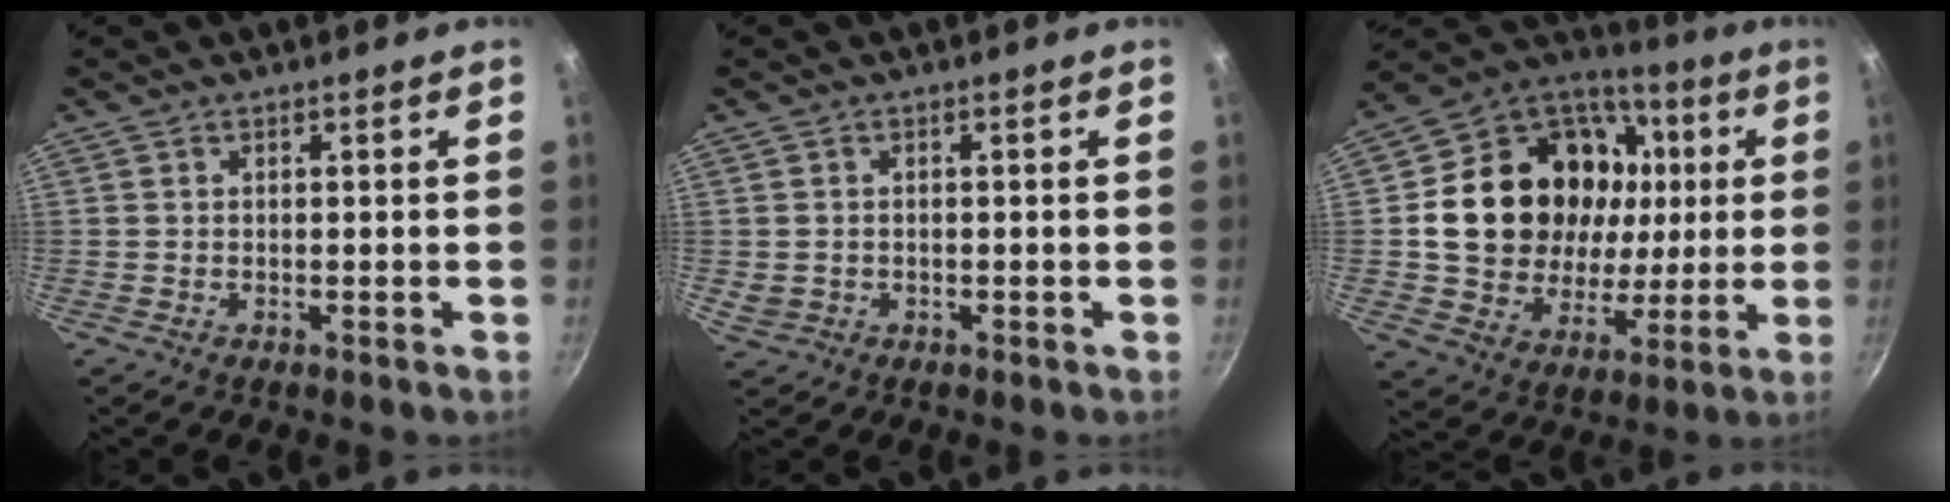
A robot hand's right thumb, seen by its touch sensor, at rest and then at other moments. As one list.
[{"total": 2.3, "force": [-0.3, 2.0, 1.0], "torque": [-0.018, 0.002, 0.003]}, {"total": 27.2, "force": [4.5, 21.1, 16.6], "torque": [-0.260, 0.020, 0.085]}]